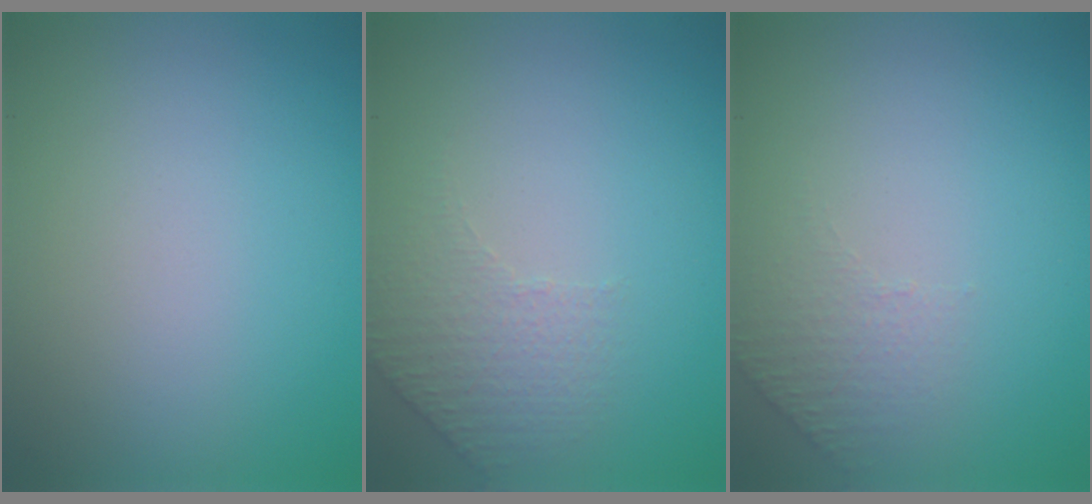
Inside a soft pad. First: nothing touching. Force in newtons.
{"total": 1.5, "press": 1.0, "slide": 1.1}
{"total": 1.2, "press": 0.7, "slide": 0.9}